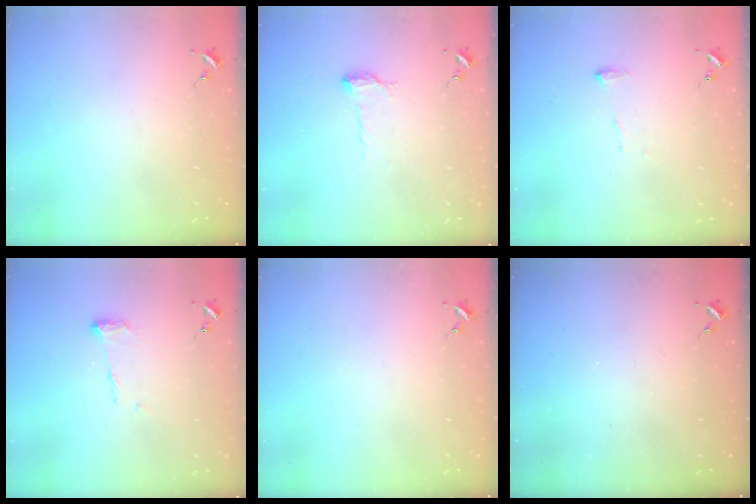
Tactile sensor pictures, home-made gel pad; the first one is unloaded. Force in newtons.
{"total": 8.2, "press": 8.1, "slide": 0.7}
{"total": 7.6, "press": 7.6, "slide": 0.2}
{"total": 9.2, "press": 9.2, "slide": 0.3}
{"total": 0.0}
{"total": 0.0}